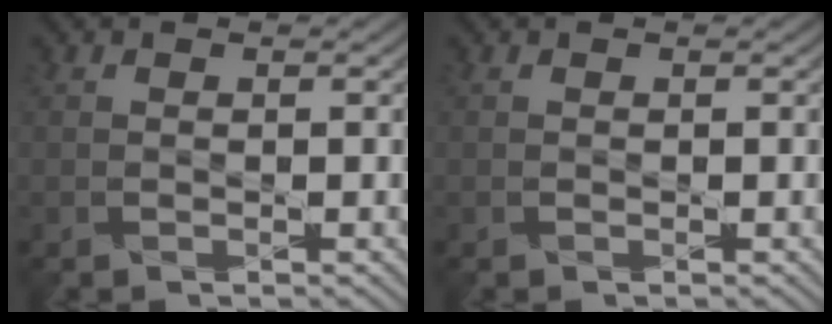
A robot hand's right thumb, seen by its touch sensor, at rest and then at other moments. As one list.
[{"total": 0.0}]